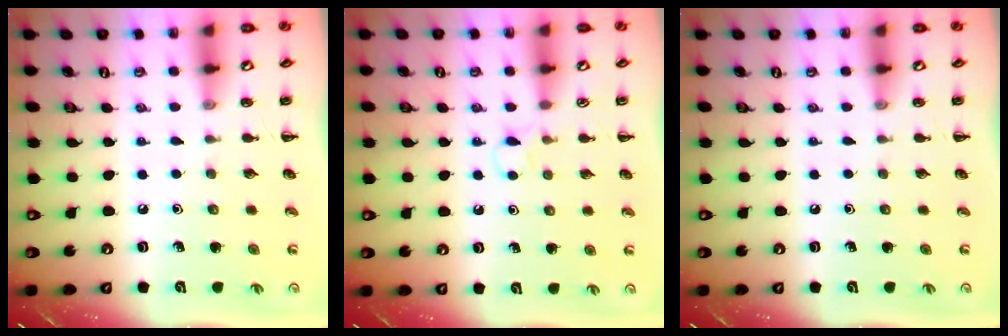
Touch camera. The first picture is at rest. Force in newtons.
{"total": 3.4, "press": 3.1, "slide": 1.3}
{"total": 0.0}